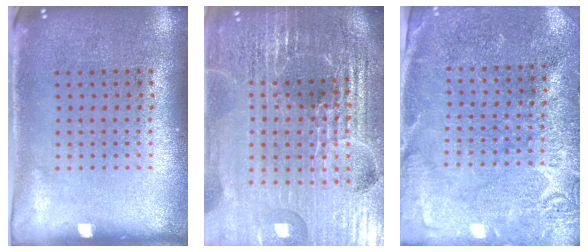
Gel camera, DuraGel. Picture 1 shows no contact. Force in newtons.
{"total": 6.9, "press": 6.0, "slide": 3.5}
{"total": 2.7, "press": 2.7, "slide": 0.2}